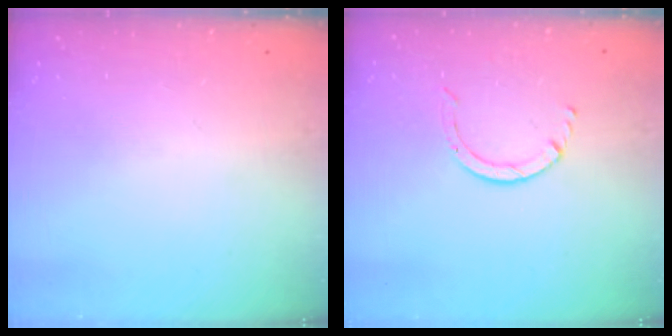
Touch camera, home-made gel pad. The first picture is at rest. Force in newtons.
{"total": 2.5, "press": 2.4, "slide": 0.3}